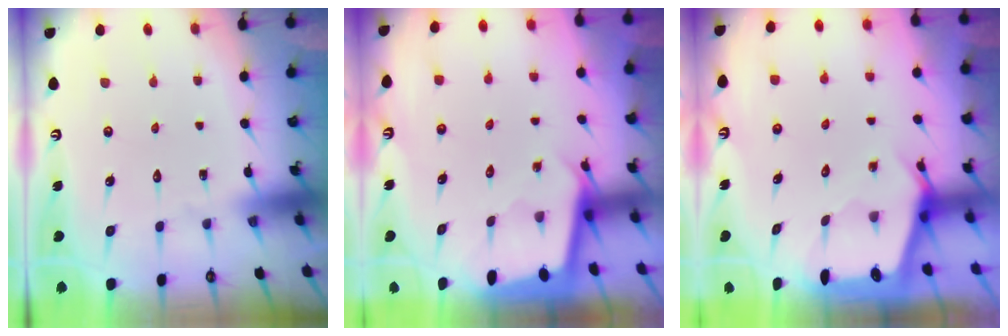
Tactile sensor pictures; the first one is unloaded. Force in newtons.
{"total": 1.9, "press": 1.9, "slide": 0.1}
{"total": 2.5, "press": 2.5, "slide": 0.2}